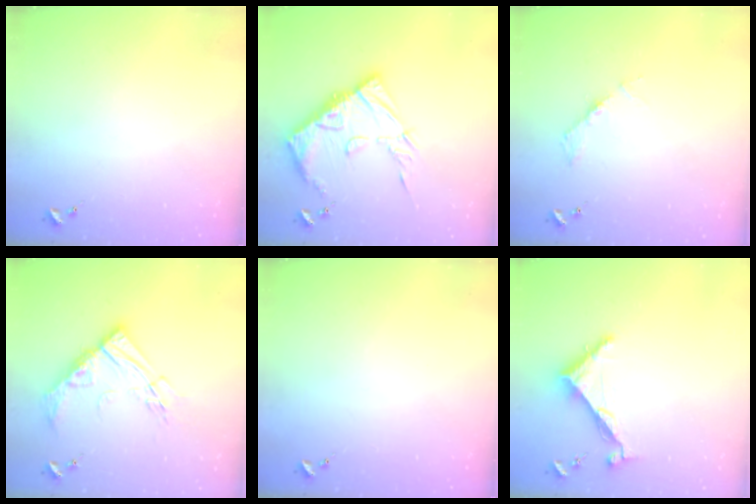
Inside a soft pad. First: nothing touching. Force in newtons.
{"total": 15.6, "press": 15.5, "slide": 1.4}
{"total": 3.6, "press": 3.6, "slide": 0.5}
{"total": 15.4, "press": 15.3, "slide": 1.6}
{"total": 0.0}
{"total": 6.8, "press": 6.8, "slide": 0.3}